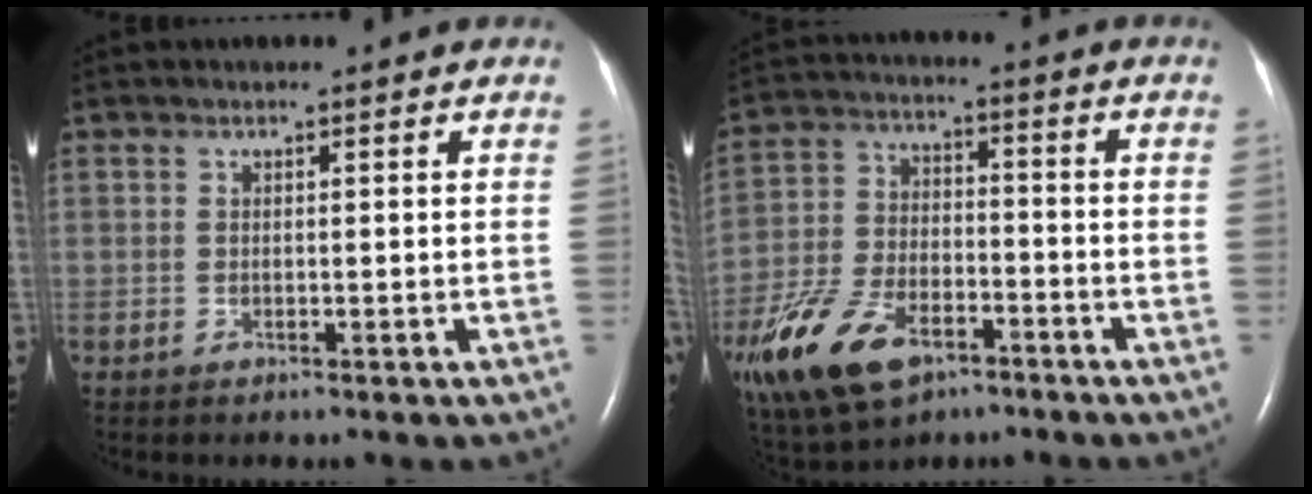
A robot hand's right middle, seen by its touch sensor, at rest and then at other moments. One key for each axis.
{"total": 18.0, "fx": -10.6, "fy": 9.0, "fz": 11.5, "tx": -0.283, "ty": -0.019, "tz": -0.192}